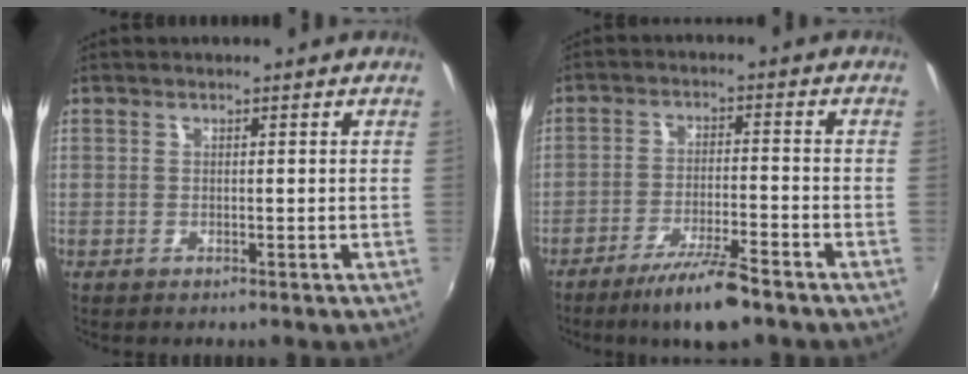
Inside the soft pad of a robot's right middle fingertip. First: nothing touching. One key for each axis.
{"total": 9.4, "fx": -7.1, "fy": 1.5, "fz": 6.0, "tx": -0.125, "ty": -0.010, "tz": -0.120}